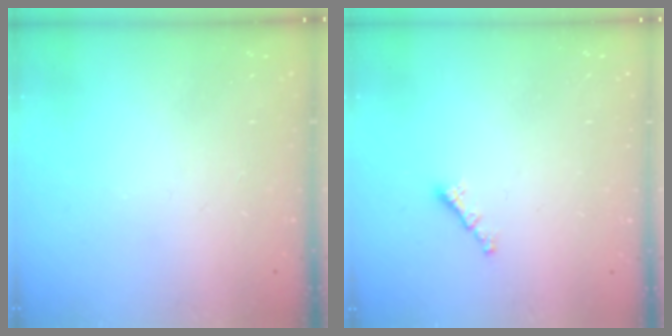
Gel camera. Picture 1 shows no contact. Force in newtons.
{"total": 0.6, "press": 0.5, "slide": 0.4}